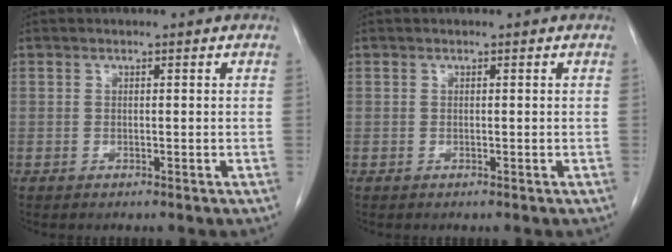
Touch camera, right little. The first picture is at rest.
{"total": 0.0}